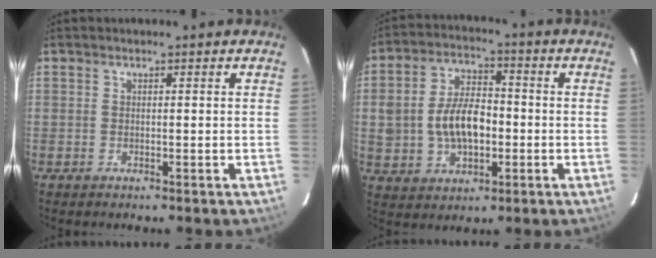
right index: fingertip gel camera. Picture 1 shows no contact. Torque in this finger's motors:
{"motor_torque": [0.42, -0.08, 0.50, 0.17]}